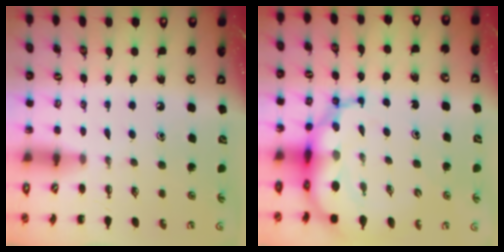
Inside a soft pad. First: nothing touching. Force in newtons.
{"total": 12.1, "press": 11.8, "slide": 3.0}